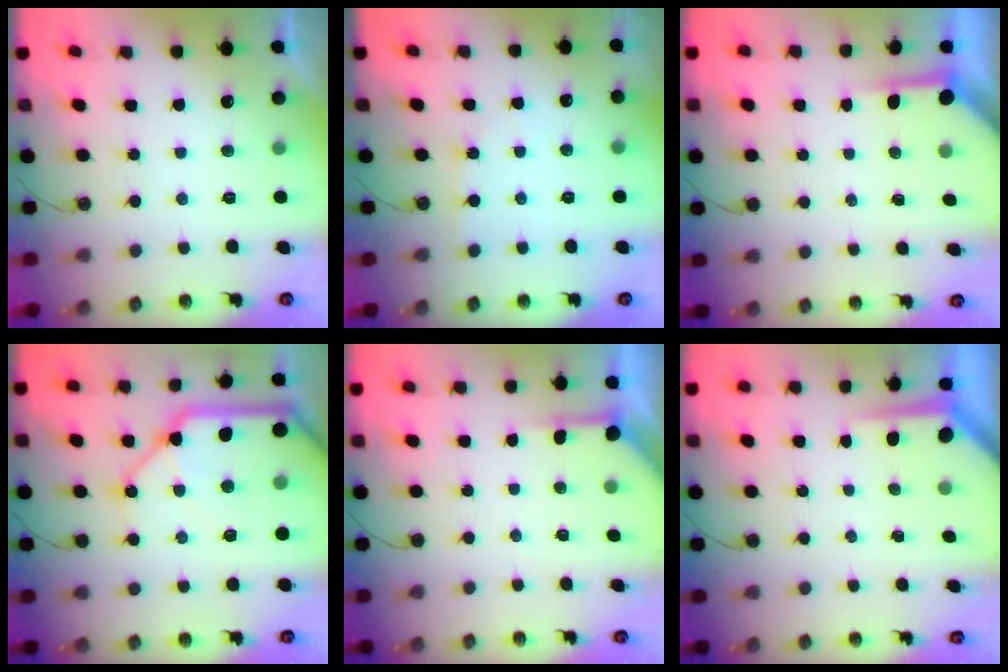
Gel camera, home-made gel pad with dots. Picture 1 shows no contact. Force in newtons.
{"total": 2.7, "press": 2.7, "slide": 0.5}
{"total": 3.9, "press": 3.9, "slide": 0.3}
{"total": 25.1, "press": 24.9, "slide": 3.4}
{"total": 3.5, "press": 3.4, "slide": 0.5}
{"total": 4.0, "press": 4.0, "slide": 0.3}